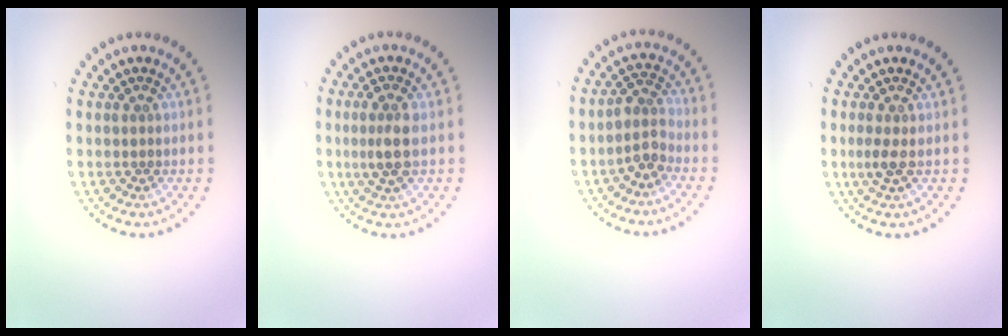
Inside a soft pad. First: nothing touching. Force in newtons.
{"total": 2.6, "press": 2.5, "slide": 0.9}
{"total": 2.3, "press": 1.9, "slide": 1.3}
{"total": 1.2, "press": 1.0, "slide": 0.5}